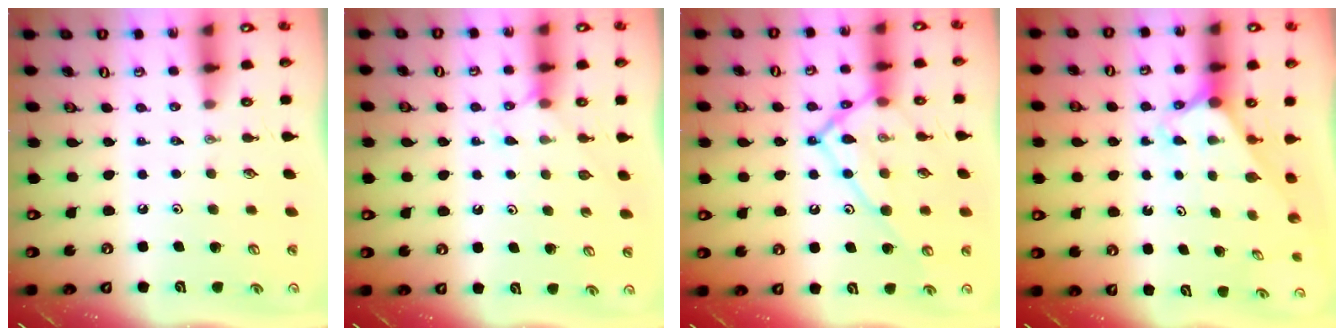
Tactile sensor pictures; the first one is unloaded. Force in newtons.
{"total": 4.1, "press": 4.0, "slide": 0.6}
{"total": 15.9, "press": 15.8, "slide": 1.6}
{"total": 2.2, "press": 2.2, "slide": 0.2}